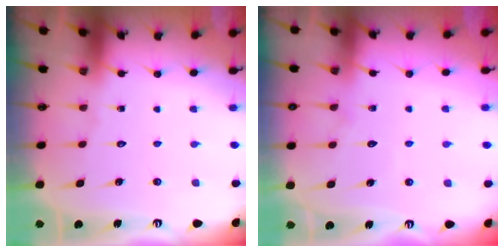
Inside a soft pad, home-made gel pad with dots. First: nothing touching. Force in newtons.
{"total": 6.4, "press": 6.4, "slide": 0.6}